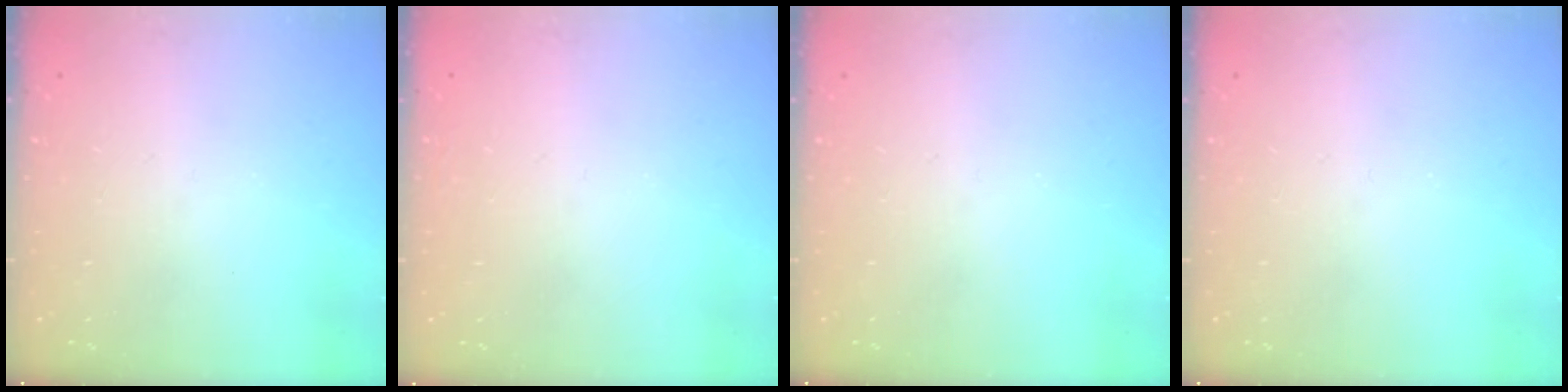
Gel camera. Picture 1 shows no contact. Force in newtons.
{"total": 1.6, "press": 1.6, "slide": 0.1}
{"total": 0.0}
{"total": 0.0}